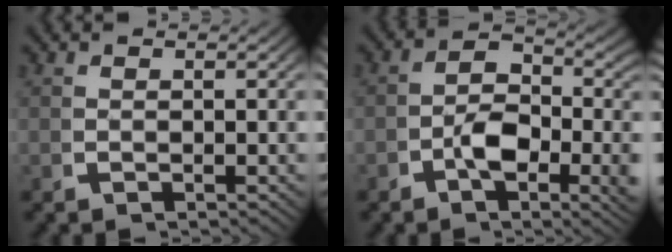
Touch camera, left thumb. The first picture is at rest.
{"total": 5.1, "force": [-0.8, 2.9, 4.1], "torque": [-0.073, -0.019, -0.018]}